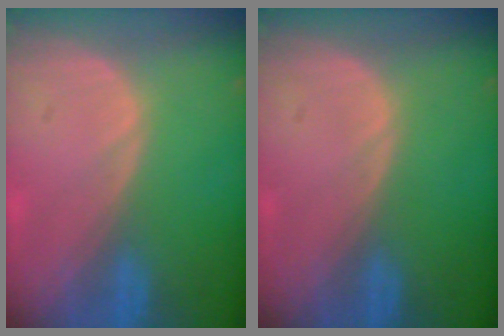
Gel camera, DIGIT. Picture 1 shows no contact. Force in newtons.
{"total": 0.0}